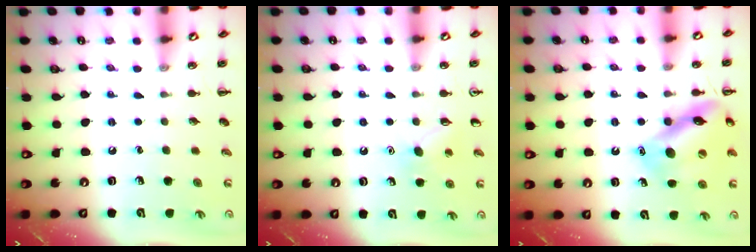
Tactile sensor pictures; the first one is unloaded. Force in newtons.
{"total": 6.4, "press": 6.1, "slide": 1.9}
{"total": 14.5, "press": 14.4, "slide": 1.3}